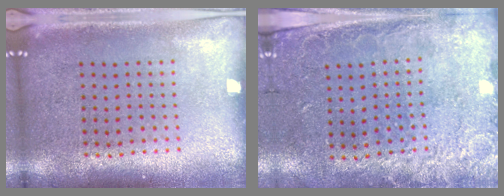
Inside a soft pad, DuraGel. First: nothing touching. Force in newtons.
{"total": 2.6, "press": 1.9, "slide": 1.8}